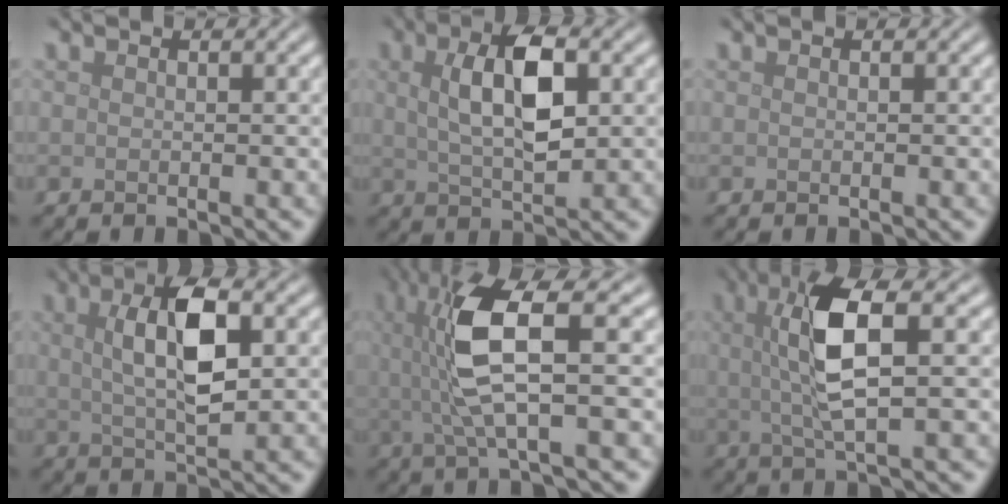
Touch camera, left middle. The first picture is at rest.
{"total": 6.2, "force": [1.4, 2.5, 5.5], "torque": [-0.104, 0.007, 0.024]}
{"total": 0.0}
{"total": 6.4, "force": [1.4, 2.3, 5.9], "torque": [-0.108, 0.008, 0.024]}
{"total": 7.3, "force": [1.0, 1.7, 7.1], "torque": [-0.150, 0.003, 0.023]}
{"total": 6.7, "force": [1.2, 1.7, 6.3], "torque": [-0.125, 0.008, 0.023]}